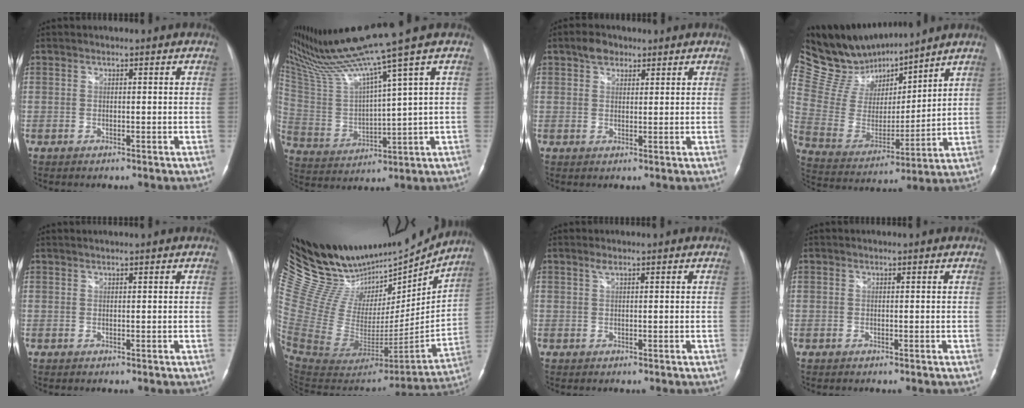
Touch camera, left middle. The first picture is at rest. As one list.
[{"total": 16.3, "force": [13.2, -2.6, 9.2], "torque": [-0.178, -0.020, 0.251]}, {"total": 3.2, "force": [2.0, 2.1, 1.2], "torque": [-0.025, 0.010, 0.034]}, {"total": 16.1, "force": [14.7, 4.4, 4.7], "torque": [-0.106, 0.007, 0.284]}, {"total": 1.0, "force": [0.9, -0.2, 0.2], "torque": [-0.005, 0.014, 0.022]}, {"total": 33.4, "force": [29.3, 9.6, 13.0], "torque": [-0.253, -0.024, 0.472]}, {"total": 0.9, "force": [0.5, 0.2, 0.6], "torque": [-0.016, 0.005, 0.011]}, {"total": 0.0}]